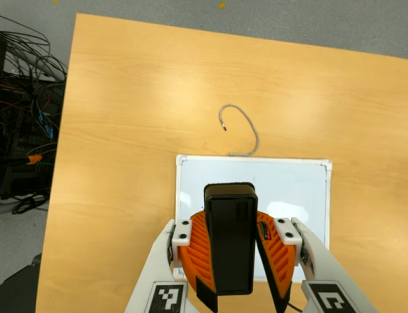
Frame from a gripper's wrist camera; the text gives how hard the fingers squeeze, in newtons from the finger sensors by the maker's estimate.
{"total": 10.9, "left": 10.4, "right": 11.5}